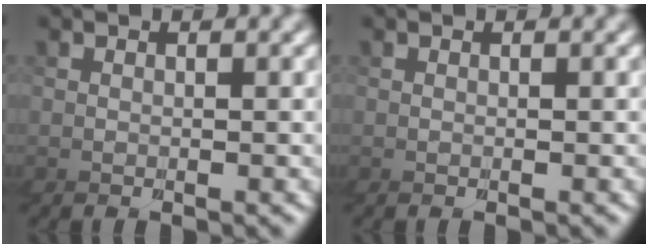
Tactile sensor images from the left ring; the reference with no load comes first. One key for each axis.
{"total": 0.0}